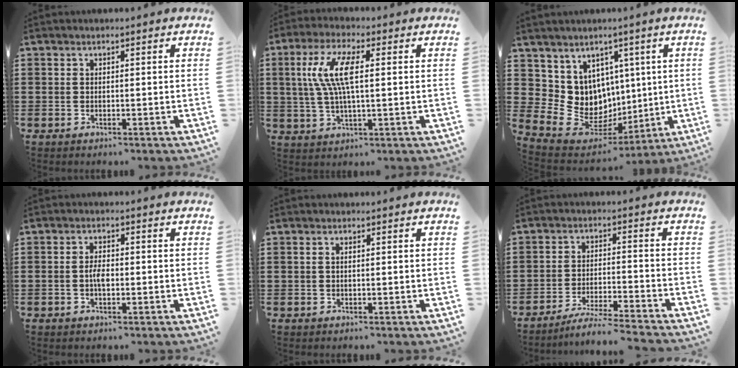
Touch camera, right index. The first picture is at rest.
{"total": 8.5, "force": [1.3, 2.6, 7.9], "torque": [-0.180, 0.001, 0.011]}
{"total": 8.4, "force": [1.2, 8.1, 1.8], "torque": [-0.100, -0.036, 0.034]}
{"total": 2.6, "force": [-0.5, 1.1, 2.3], "torque": [-0.044, 0.004, -0.010]}
{"total": 0.7, "force": [0.0, 0.2, 0.6], "torque": [-0.013, 0.000, 0.000]}
{"total": 4.7, "force": [-4.5, -0.6, 1.4], "torque": [-0.030, -0.012, -0.089]}